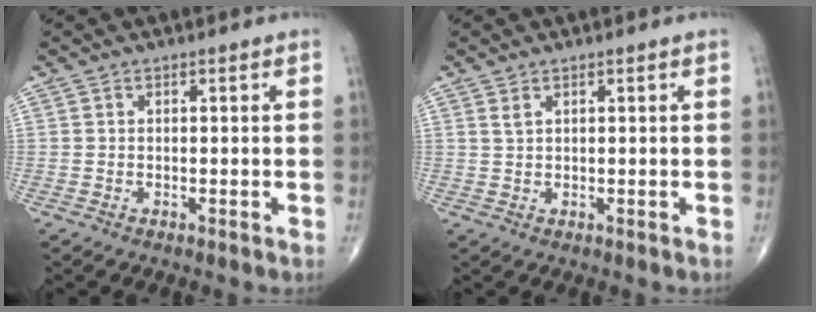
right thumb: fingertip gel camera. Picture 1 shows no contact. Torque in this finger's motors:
{"motor_torque": [-0.43, 0.28, -0.12, -0.27, 0.02]}